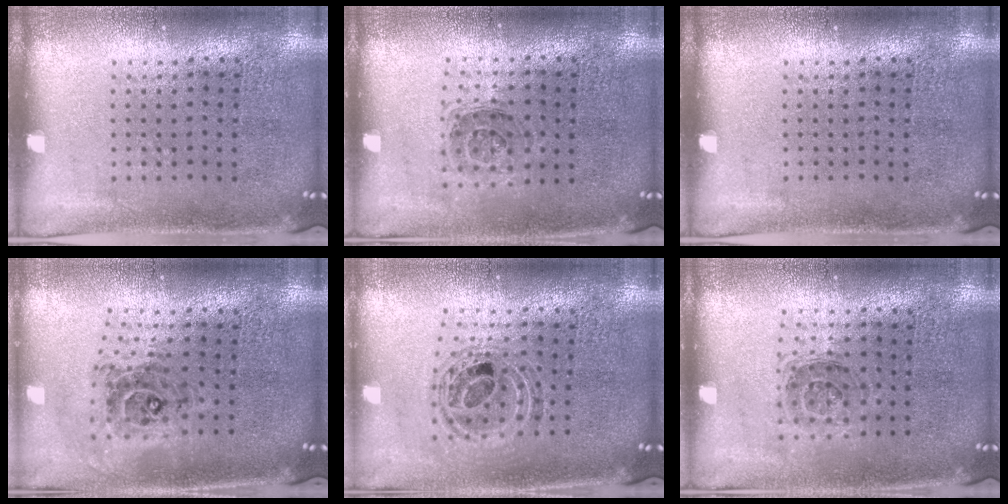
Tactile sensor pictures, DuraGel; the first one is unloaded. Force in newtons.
{"total": 1.1, "press": 1.0, "slide": 0.5}
{"total": 0.0}
{"total": 0.9, "press": 0.9, "slide": 0.2}
{"total": 0.8, "press": 0.8, "slide": 0.2}
{"total": 1.1, "press": 1.0, "slide": 0.5}